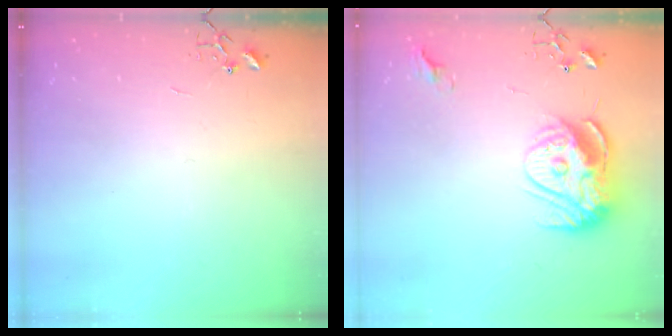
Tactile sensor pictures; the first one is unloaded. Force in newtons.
{"total": 15.6, "press": 15.6, "slide": 1.3}